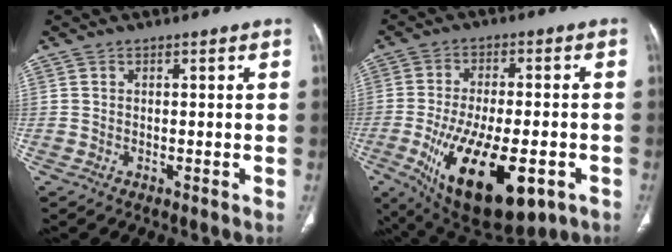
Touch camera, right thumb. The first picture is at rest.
{"total": 21.0, "force": [-7.9, 9.1, 17.2], "torque": [-0.303, -0.005, -0.104]}